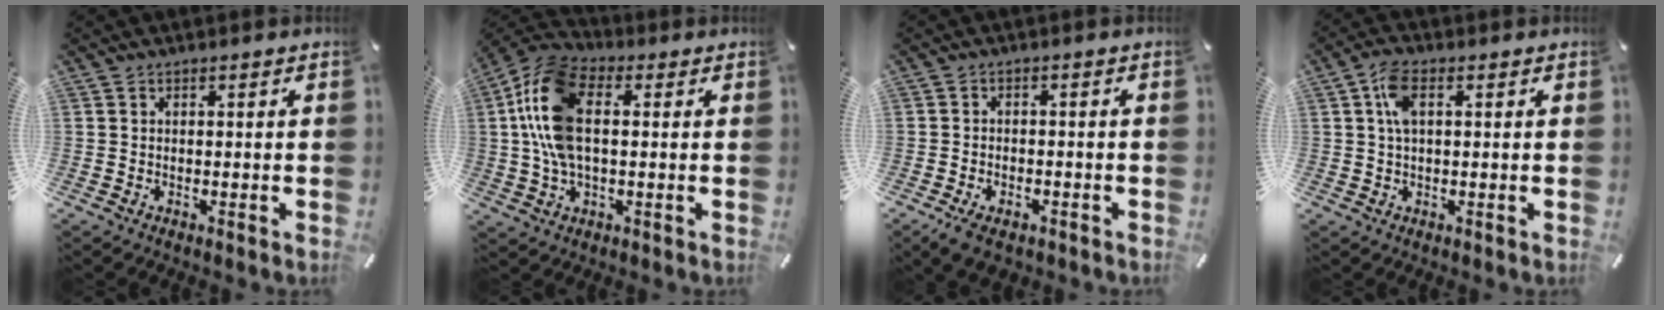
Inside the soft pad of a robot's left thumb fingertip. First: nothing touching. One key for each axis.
{"total": 15.2, "fx": 1.6, "fy": 8.9, "fz": 12.3, "tx": -0.275, "ty": 0.000, "tz": 0.027}
{"total": 3.8, "fx": -2.5, "fy": 2.1, "fz": 2.0, "tx": -0.037, "ty": 0.013, "tz": -0.045}
{"total": 5.5, "fx": 1.3, "fy": 2.7, "fz": 4.6, "tx": -0.095, "ty": 0.006, "tz": 0.018}